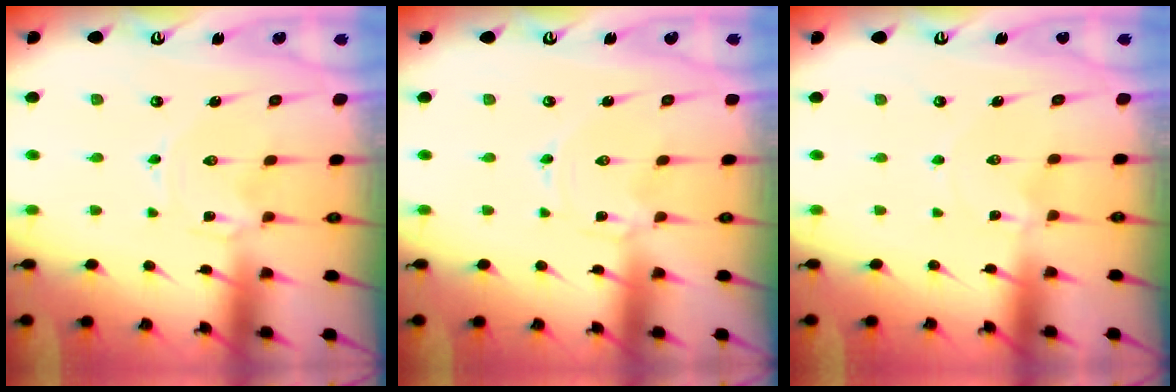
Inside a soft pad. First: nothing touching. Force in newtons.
{"total": 0.0}
{"total": 0.0}